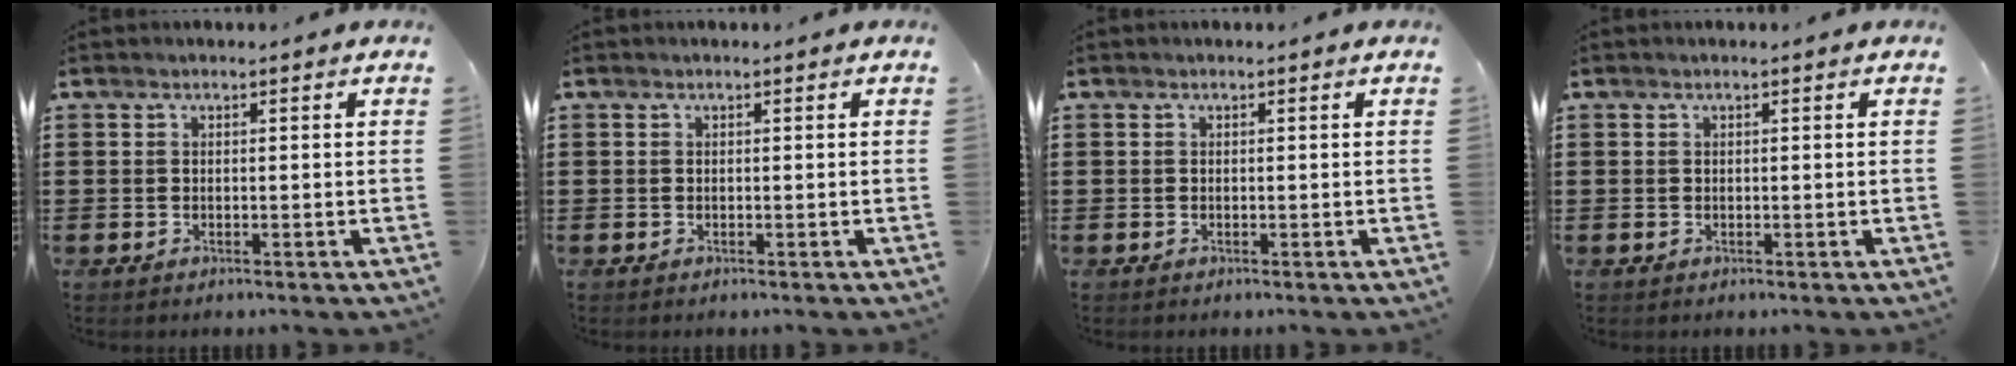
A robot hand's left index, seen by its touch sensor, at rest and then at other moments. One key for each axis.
{"total": 0.0}
{"total": 0.0}
{"total": 0.0}